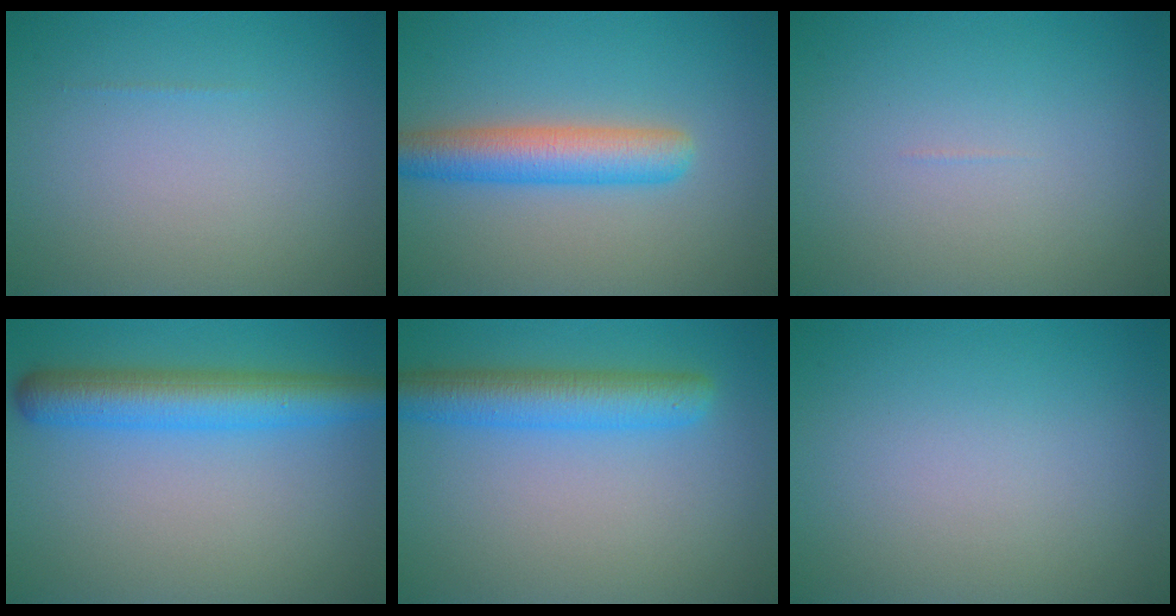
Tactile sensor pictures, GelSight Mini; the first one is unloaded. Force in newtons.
{"total": 5.0, "press": 5.0, "slide": 0.1}
{"total": 0.0}
{"total": 5.9, "press": 5.9, "slide": 0.2}
{"total": 5.1, "press": 5.1, "slide": 0.3}
{"total": 0.0}